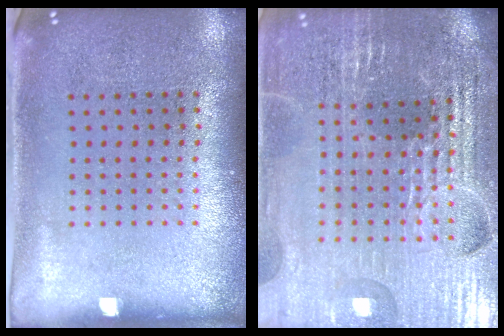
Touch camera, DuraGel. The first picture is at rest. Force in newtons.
{"total": 4.4, "press": 4.2, "slide": 1.2}